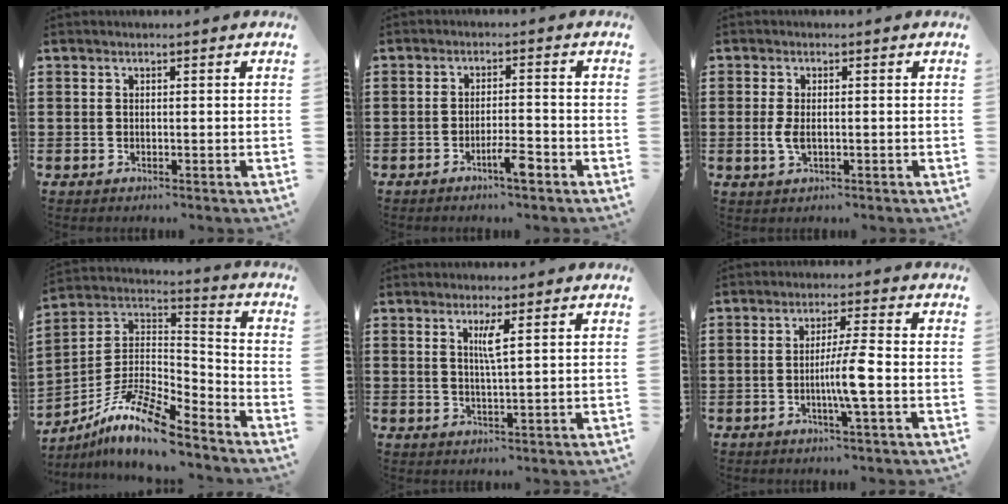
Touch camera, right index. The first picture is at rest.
{"total": 4.1, "force": [-2.7, 0.5, 3.1], "torque": [-0.058, 0.000, -0.049]}
{"total": 2.8, "force": [-0.3, 1.3, 2.5], "torque": [-0.064, -0.005, -0.010]}
{"total": 11.4, "force": [-9.0, 2.4, 6.5], "torque": [-0.134, 0.015, -0.182]}
{"total": 2.7, "force": [1.0, -0.1, 2.5], "torque": [-0.052, -0.003, 0.015]}
{"total": 5.4, "force": [-1.3, -0.4, 5.2], "torque": [-0.090, -0.007, -0.027]}